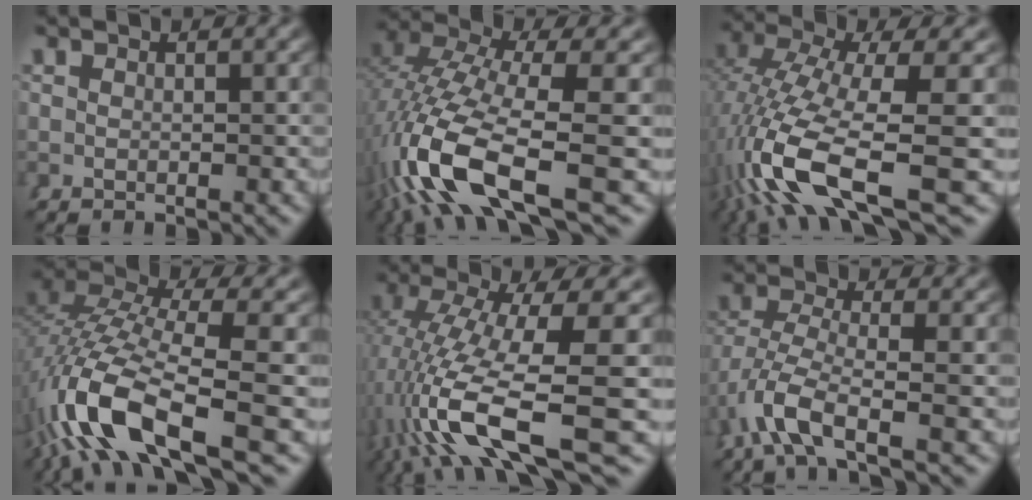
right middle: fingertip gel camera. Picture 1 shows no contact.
{"total": 10.3, "force": [-2.2, 5.4, 8.5], "torque": [-0.194, -0.034, -0.023]}
{"total": 10.0, "force": [-3.0, 4.3, 8.5], "torque": [-0.192, -0.042, -0.027]}
{"total": 9.7, "force": [-1.5, 5.7, 7.8], "torque": [-0.179, -0.020, -0.018]}
{"total": 11.3, "force": [-3.6, 3.9, 10.0], "torque": [-0.189, -0.032, -0.035]}
{"total": 4.0, "force": [-1.6, 1.7, 3.3], "torque": [-0.096, -0.027, -0.012]}